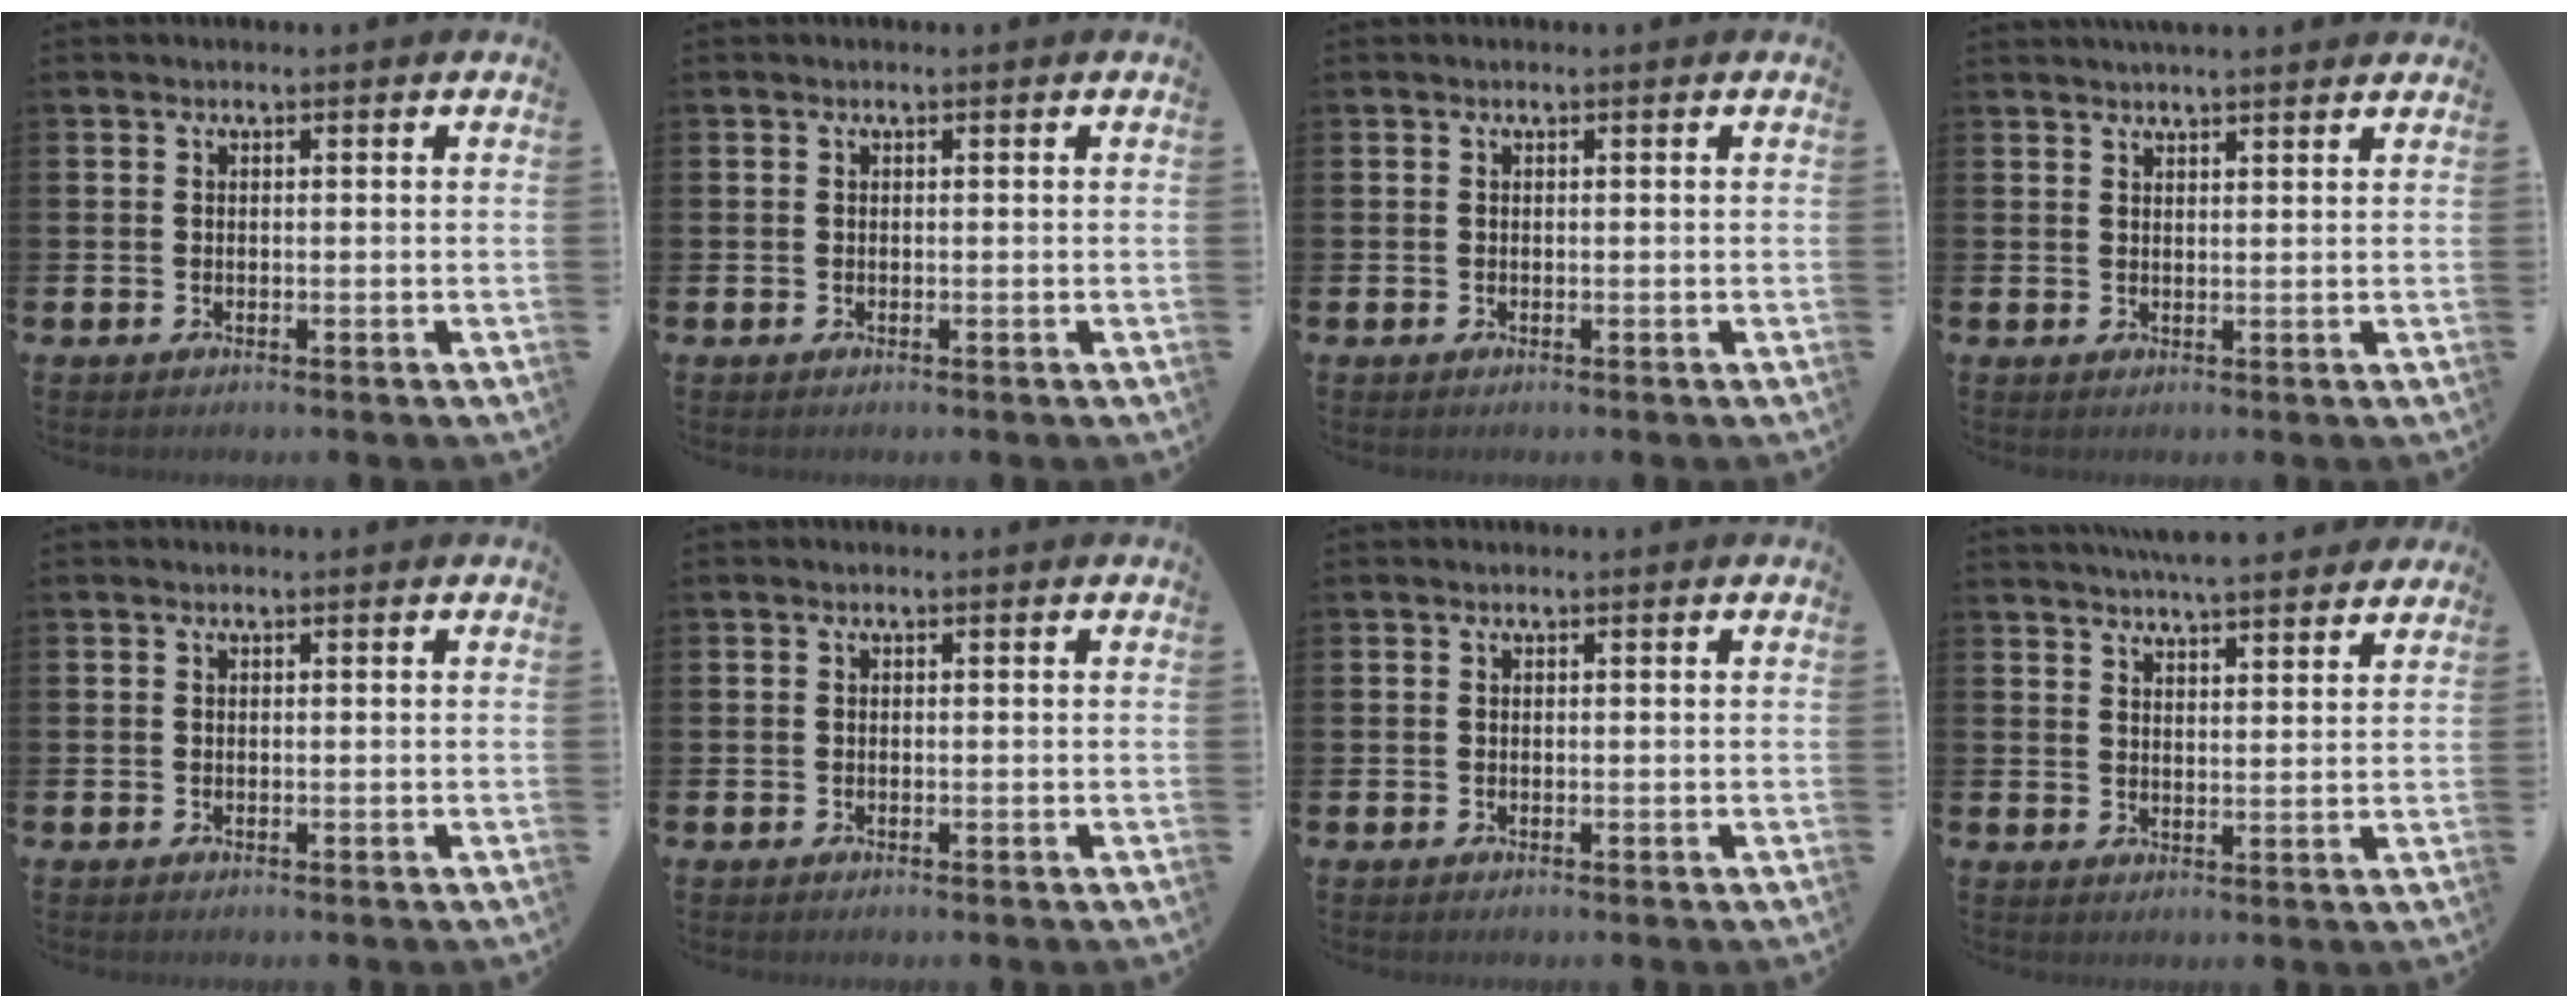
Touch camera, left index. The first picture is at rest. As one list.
[{"total": 0.0}, {"total": 0.0}, {"total": 2.6, "force": [2.5, -0.1, 0.3], "torque": [-0.009, -0.006, 0.047]}, {"total": 0.0}, {"total": 0.0}, {"total": 0.0}, {"total": 5.4, "force": [5.3, 0.1, 0.9], "torque": [-0.030, -0.022, 0.096]}]